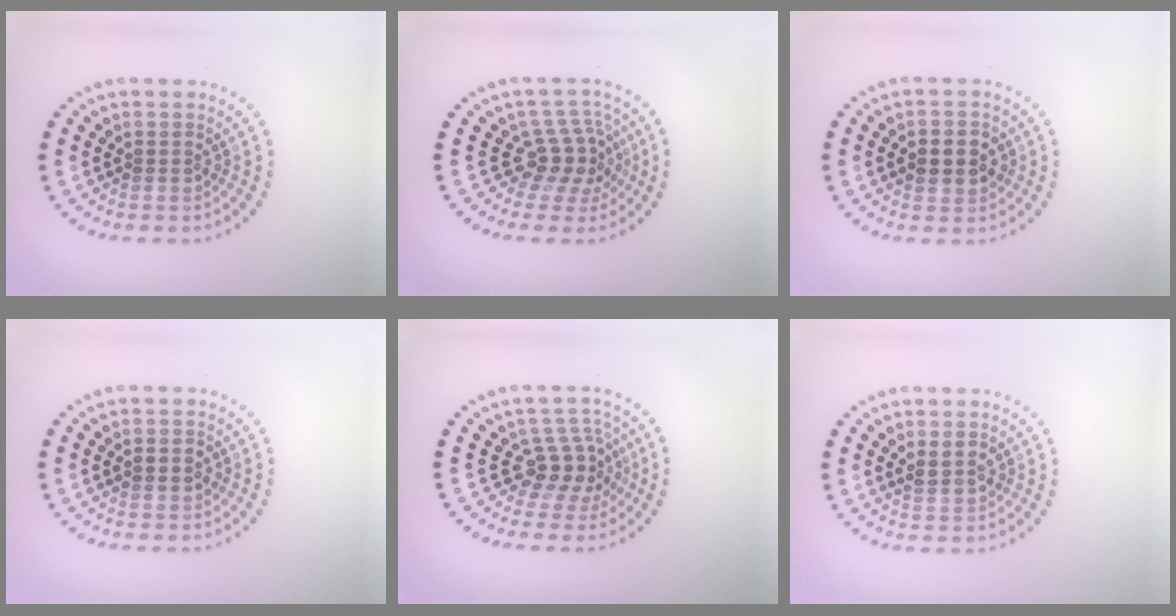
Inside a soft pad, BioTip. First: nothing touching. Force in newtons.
{"total": 3.4, "press": 2.8, "slide": 1.9}
{"total": 2.8, "press": 2.8, "slide": 0.2}
{"total": 1.8, "press": 1.8, "slide": 0.2}
{"total": 3.3, "press": 2.8, "slide": 1.7}
{"total": 1.7, "press": 1.5, "slide": 0.7}